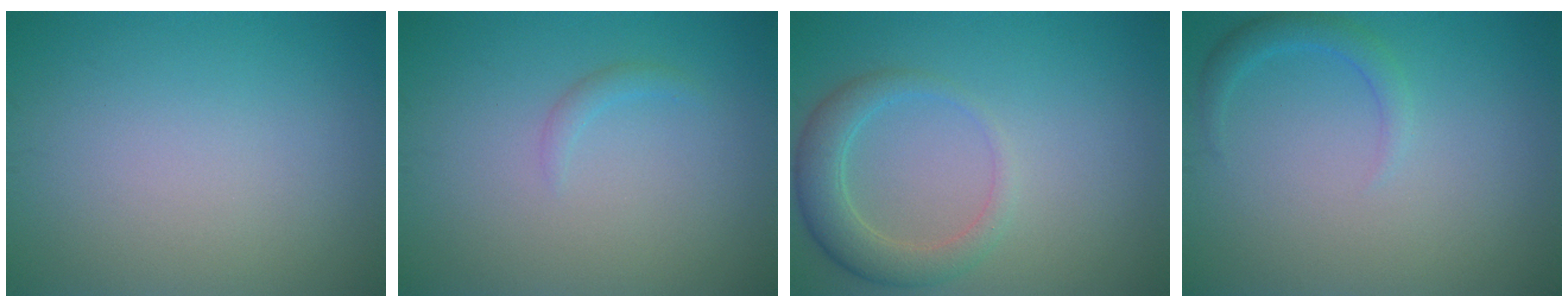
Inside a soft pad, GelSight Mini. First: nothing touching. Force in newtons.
{"total": 0.9, "press": 0.8, "slide": 0.1}
{"total": 3.6, "press": 3.5, "slide": 0.5}
{"total": 1.6, "press": 1.6, "slide": 0.1}